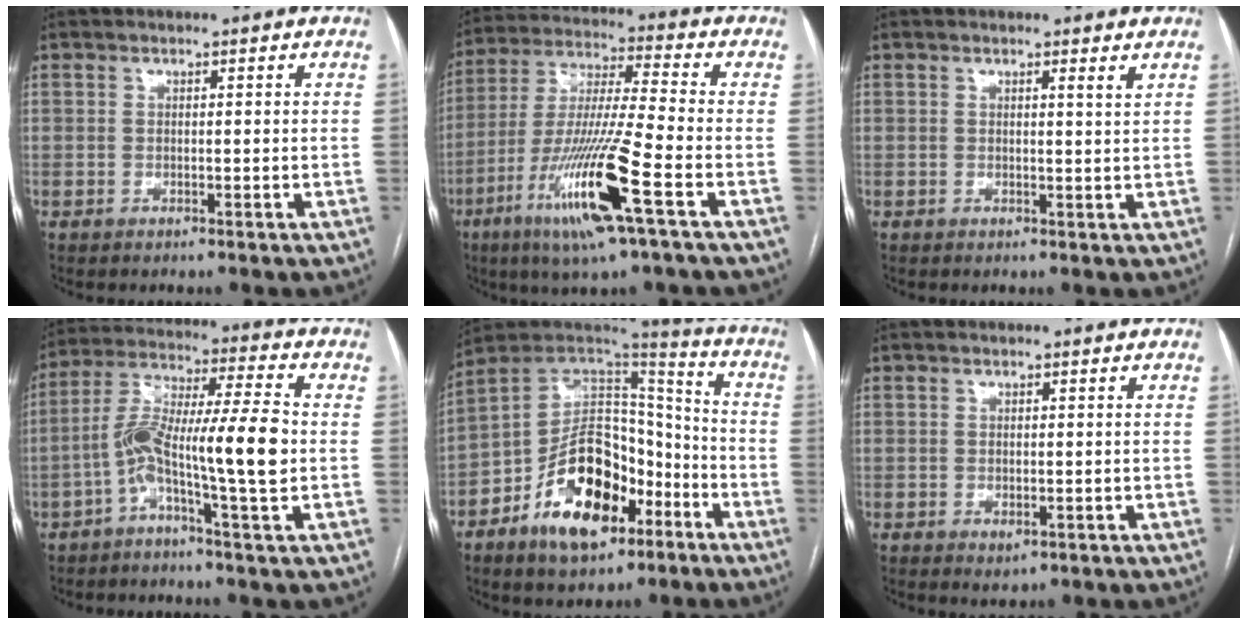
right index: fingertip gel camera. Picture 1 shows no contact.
{"total": 16.6, "force": [-7.3, -0.1, 14.9], "torque": [-0.310, -0.025, -0.137]}
{"total": 1.1, "force": [0.9, -0.2, 0.6], "torque": [-0.016, -0.008, 0.010]}
{"total": 12.9, "force": [-3.0, 0.3, 12.6], "torque": [-0.238, 0.023, -0.061]}
{"total": 18.7, "force": [-9.2, 9.7, 13.1], "torque": [-0.230, 0.018, -0.149]}
{"total": 1.4, "force": [-0.6, 0.8, 1.0], "torque": [-0.010, -0.002, -0.002]}